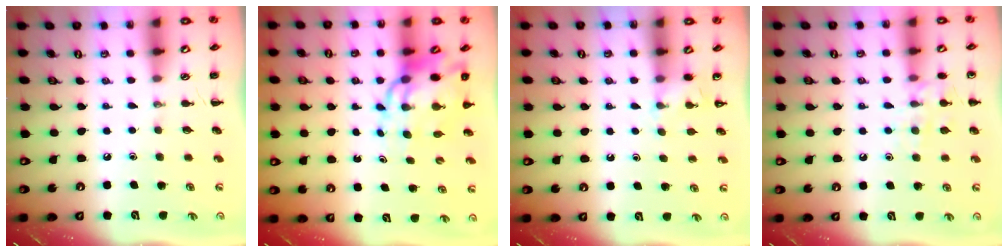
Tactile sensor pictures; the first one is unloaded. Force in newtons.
{"total": 13.2, "press": 12.5, "slide": 4.2}
{"total": 5.0, "press": 4.7, "slide": 1.6}
{"total": 10.0, "press": 9.9, "slide": 1.0}